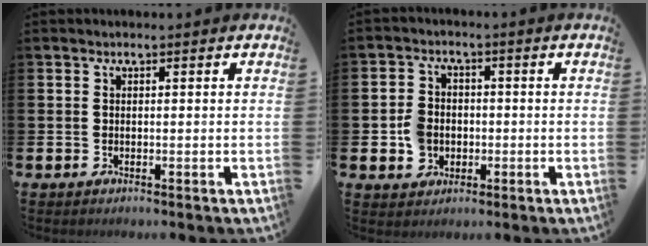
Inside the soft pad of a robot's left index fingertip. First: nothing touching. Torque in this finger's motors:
{"motor_torque": [0.09, 0.21, 0.06, 0.07]}